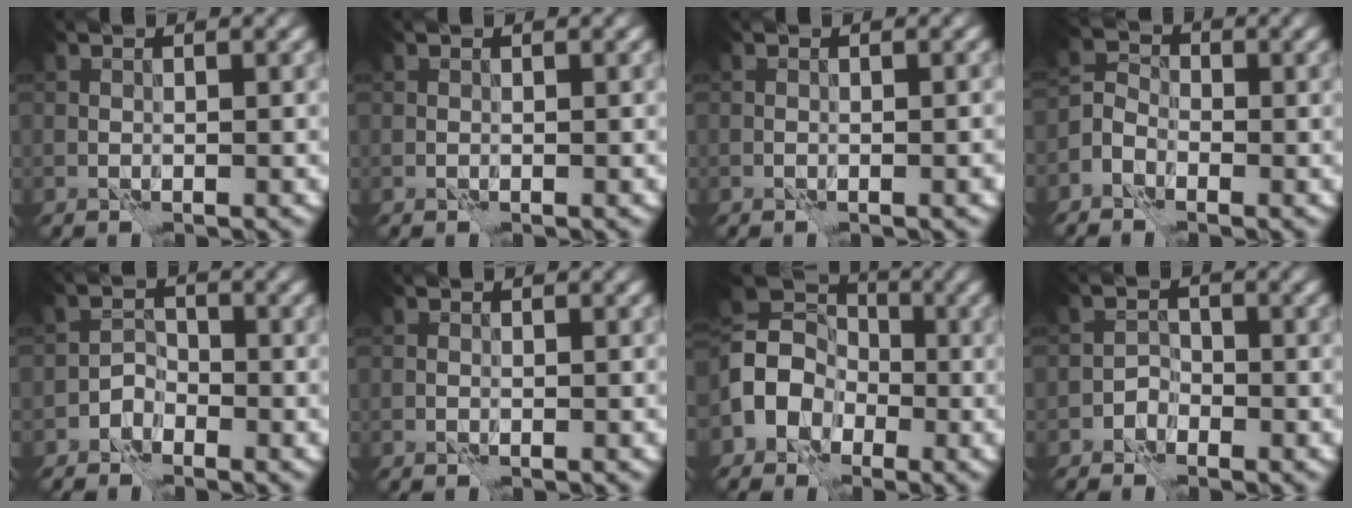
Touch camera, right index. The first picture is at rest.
{"total": 0.0}
{"total": 0.9, "force": [-0.5, 0.2, 0.8], "torque": [-0.011, -0.001, -0.008]}
{"total": 2.6, "force": [-1.6, 1.7, 1.0], "torque": [-0.025, 0.004, -0.041]}
{"total": 1.8, "force": [-1.3, 1.1, 0.5], "torque": [-0.009, 0.009, -0.031]}
{"total": 0.0}
{"total": 6.4, "force": [-1.9, 5.3, 3.0], "torque": [-0.057, 0.004, -0.057]}
{"total": 1.4, "force": [-1.0, 0.9, 0.3], "torque": [-0.004, 0.008, -0.024]}